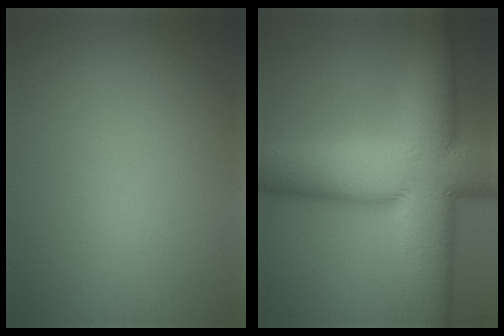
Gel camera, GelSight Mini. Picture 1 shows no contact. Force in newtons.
{"total": 15.3, "press": 15.3, "slide": 0.8}